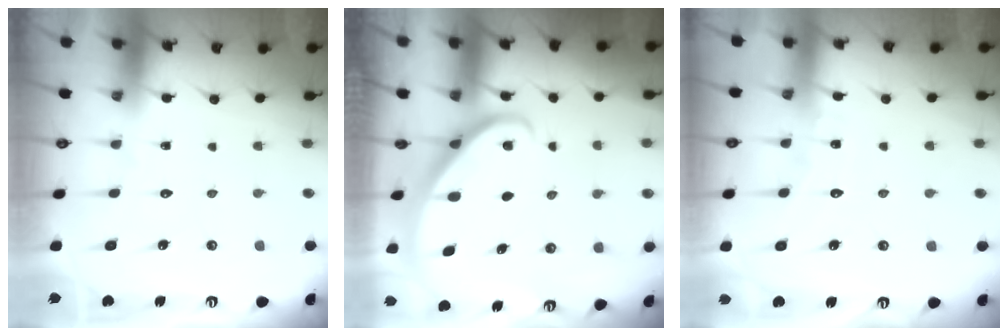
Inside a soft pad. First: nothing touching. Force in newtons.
{"total": 2.1, "press": 2.1, "slide": 0.2}
{"total": 4.6, "press": 4.6, "slide": 0.5}